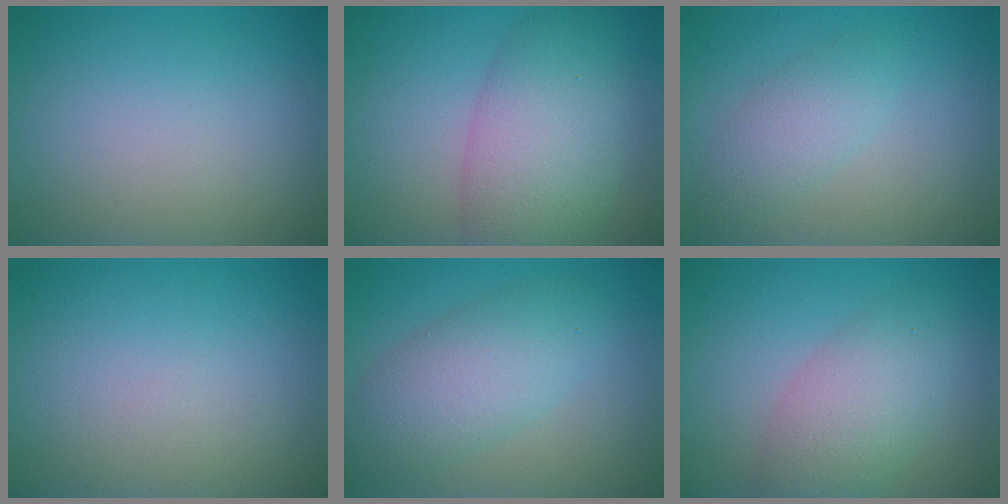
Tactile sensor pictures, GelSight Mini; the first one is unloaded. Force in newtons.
{"total": 7.6, "press": 7.6, "slide": 0.3}
{"total": 2.6, "press": 2.6, "slide": 0.2}
{"total": 0.0}
{"total": 5.3, "press": 5.3, "slide": 0.3}
{"total": 4.8, "press": 4.8, "slide": 0.2}